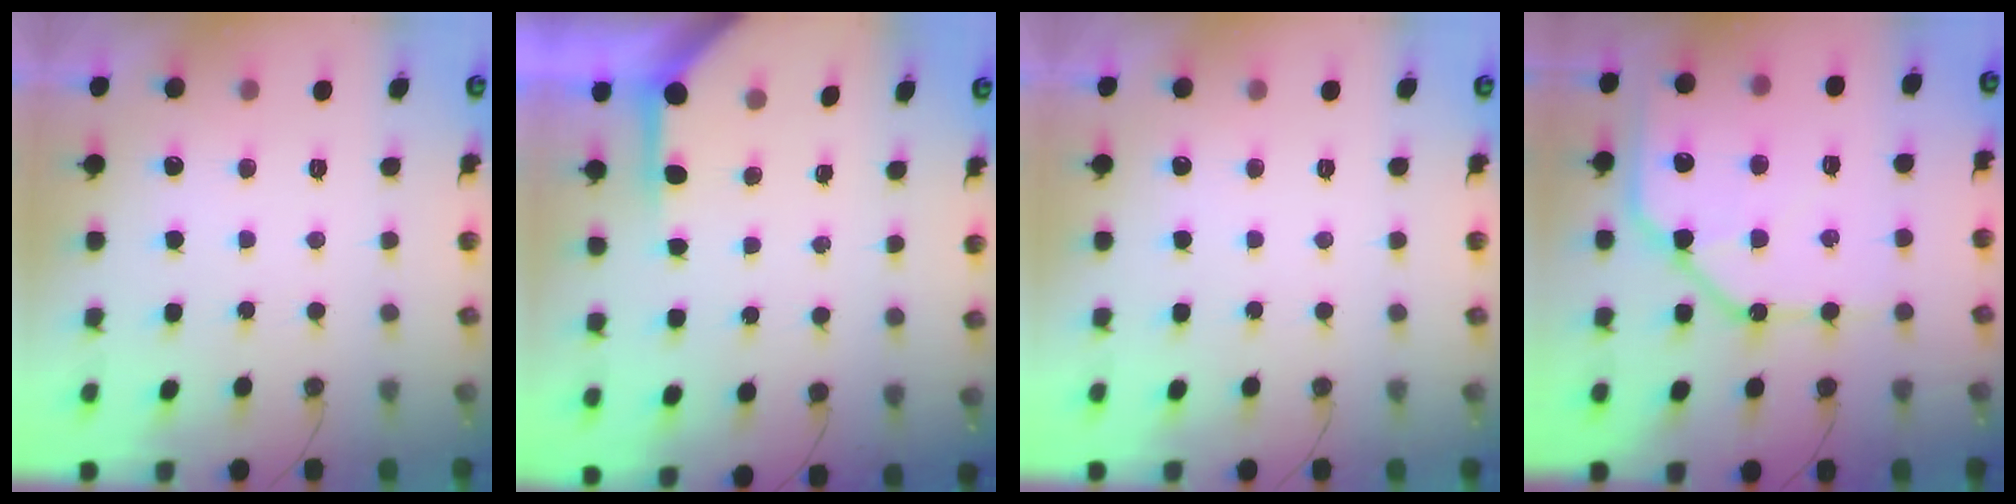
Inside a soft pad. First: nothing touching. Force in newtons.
{"total": 3.9, "press": 3.9, "slide": 0.4}
{"total": 0.0}
{"total": 15.6, "press": 15.4, "slide": 1.8}